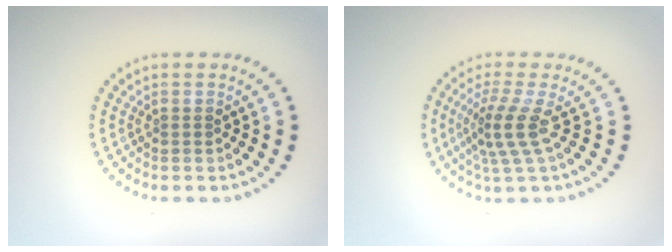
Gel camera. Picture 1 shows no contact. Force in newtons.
{"total": 3.4, "press": 2.4, "slide": 2.5}